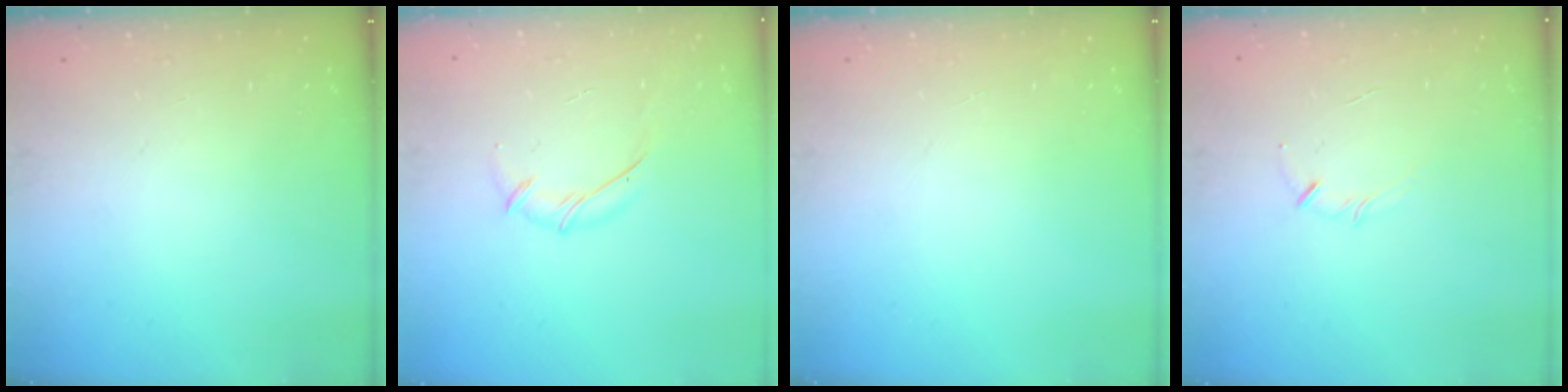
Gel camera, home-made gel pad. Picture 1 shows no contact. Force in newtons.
{"total": 6.1, "press": 6.0, "slide": 1.1}
{"total": 0.0}
{"total": 3.1, "press": 3.0, "slide": 0.7}